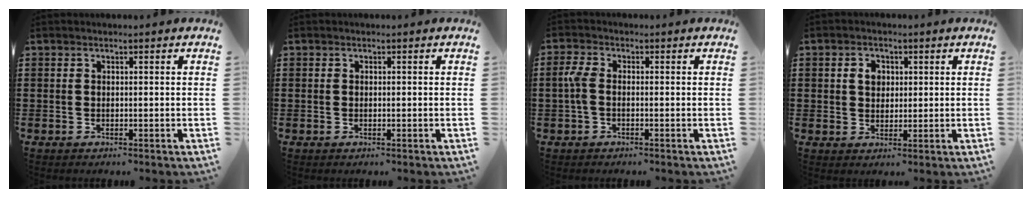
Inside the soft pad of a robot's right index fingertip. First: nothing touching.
{"total": 0.0}
{"total": 2.9, "force": [-0.5, 1.2, 2.6], "torque": [-0.071, -0.005, -0.015]}
{"total": 3.1, "force": [0.6, 2.5, 1.8], "torque": [-0.043, 0.011, 0.009]}